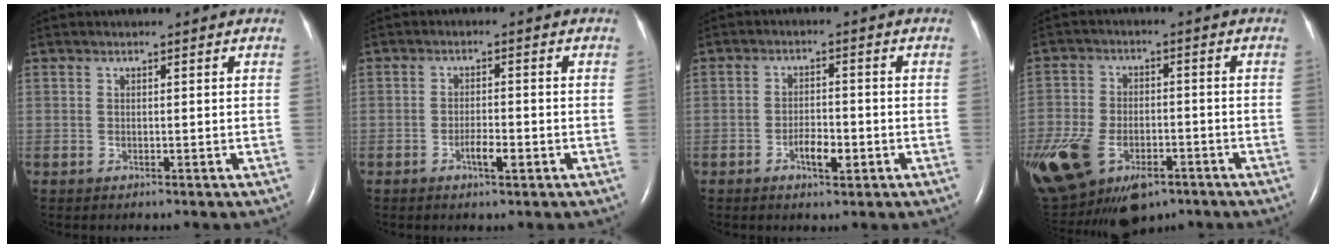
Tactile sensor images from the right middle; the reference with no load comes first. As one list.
[{"total": 2.7, "force": [-1.3, 0.6, 2.3], "torque": [-0.041, 0.001, -0.020]}, {"total": 3.7, "force": [-1.6, 1.3, 3.1], "torque": [-0.056, 0.003, -0.026]}, {"total": 27.2, "force": [-12.9, 17.5, 16.4], "torque": [-0.443, -0.030, -0.202]}]